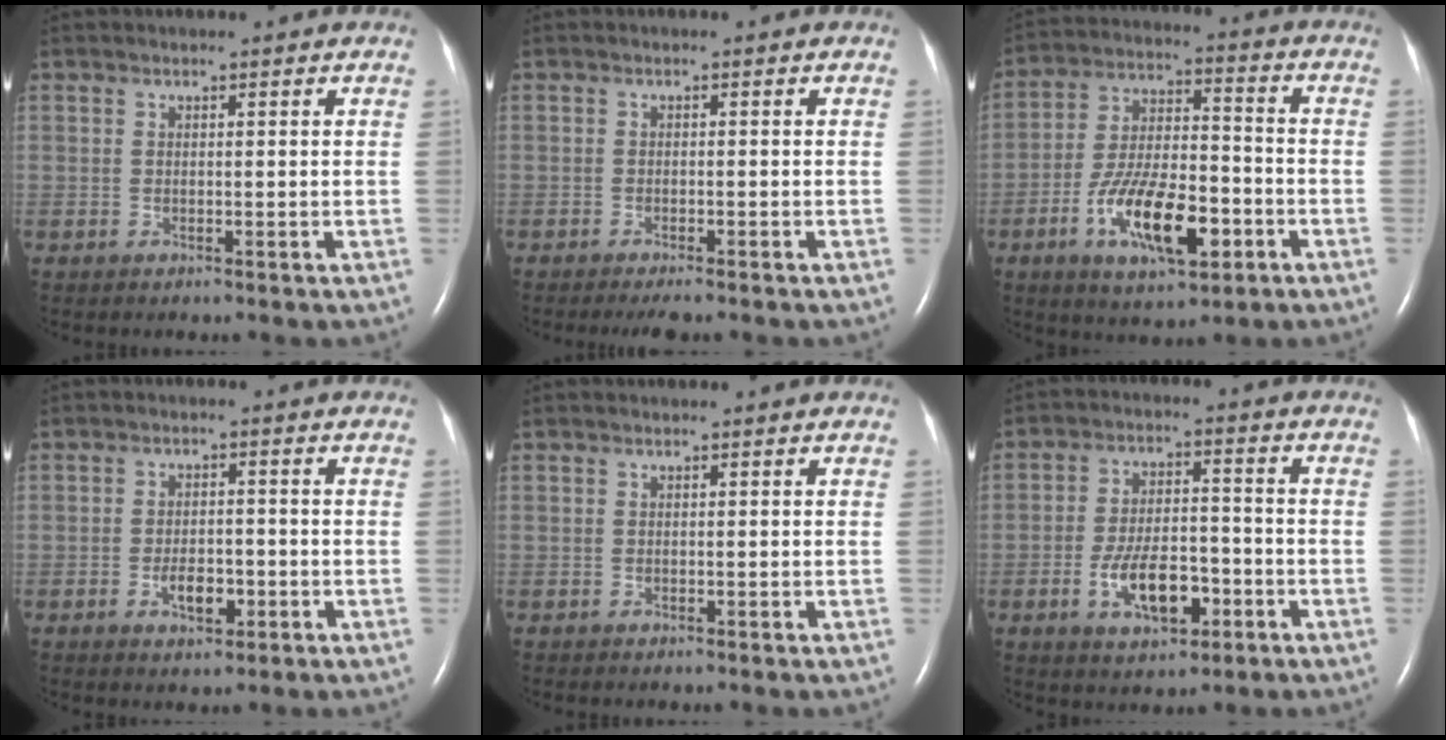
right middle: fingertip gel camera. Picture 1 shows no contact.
{"total": 3.0, "force": [-2.5, 0.5, 1.7], "torque": [-0.025, -0.006, -0.035]}
{"total": 14.1, "force": [-5.7, 4.9, 11.9], "torque": [-0.226, 0.004, -0.095]}
{"total": 4.0, "force": [-1.6, 1.9, 3.1], "torque": [-0.057, 0.002, -0.023]}
{"total": 0.0}
{"total": 9.1, "force": [-3.6, 4.0, 7.3], "torque": [-0.140, 0.005, -0.059]}